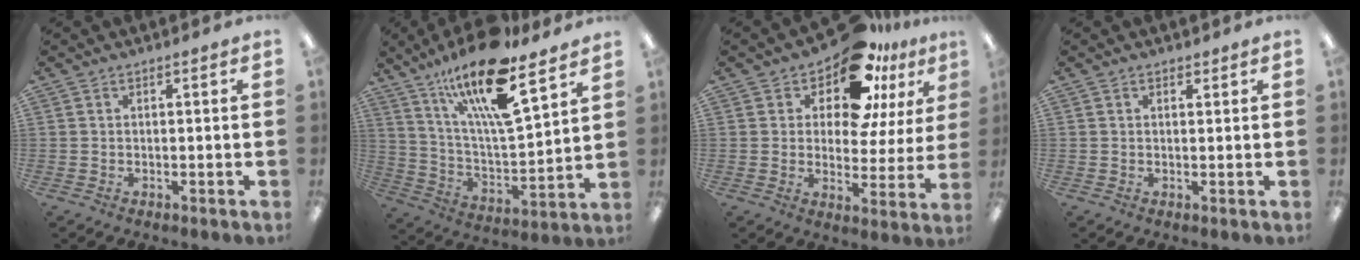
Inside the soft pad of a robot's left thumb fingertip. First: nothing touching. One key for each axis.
{"total": 21.0, "fx": 14.3, "fy": 6.0, "fz": 14.1, "tx": -0.248, "ty": -0.081, "tz": 0.241}
{"total": 14.5, "fx": 11.1, "fy": 6.2, "fz": 6.9, "tx": -0.123, "ty": -0.078, "tz": 0.193}
{"total": 0.9, "fx": 0.7, "fy": 0.5, "fz": 0.3, "tx": -0.006, "ty": 0.001, "tz": 0.013}